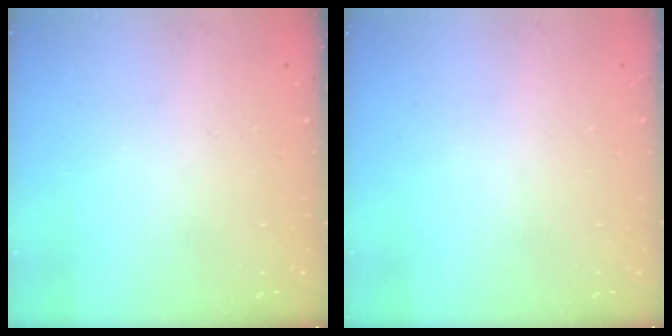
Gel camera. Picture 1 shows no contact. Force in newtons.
{"total": 0.0}